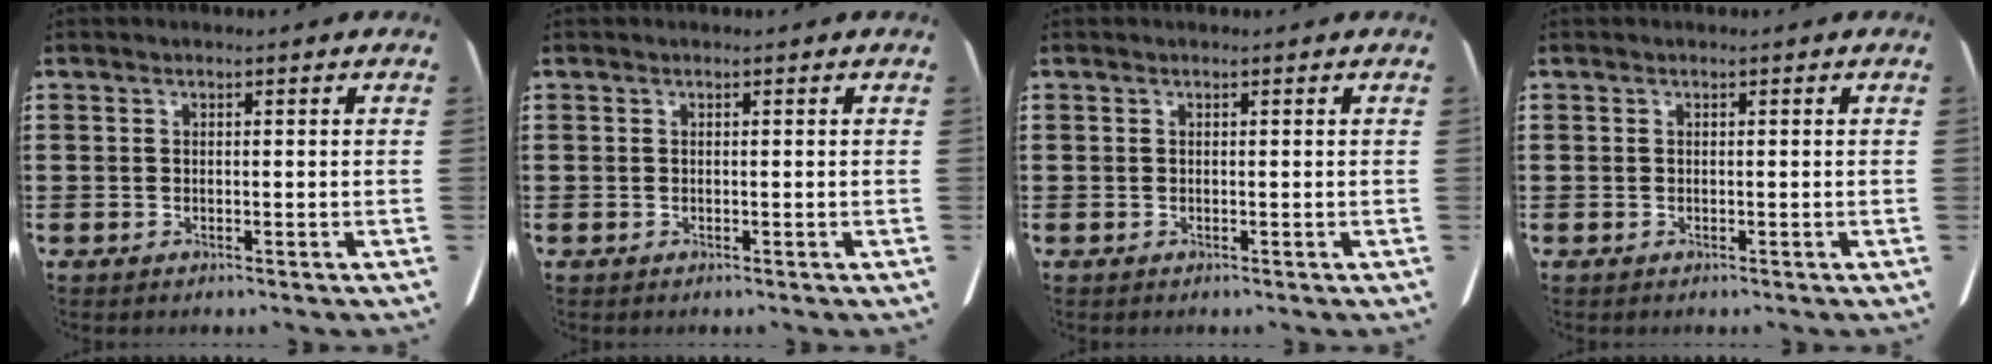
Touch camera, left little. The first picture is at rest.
{"total": 0.0}
{"total": 0.0}
{"total": 0.0}